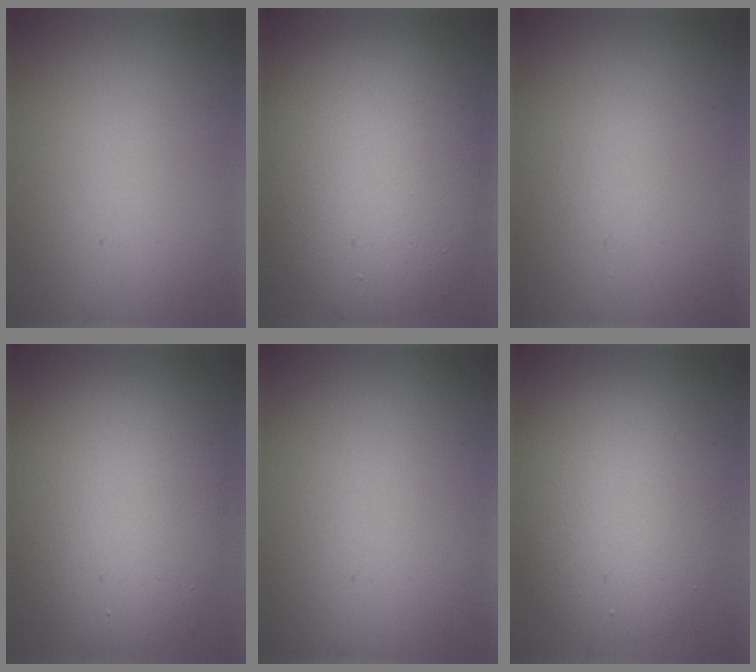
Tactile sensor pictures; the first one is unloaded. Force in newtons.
{"total": 12.9, "press": 12.9, "slide": 0.7}
{"total": 0.0}
{"total": 10.6, "press": 10.6, "slide": 0.6}
{"total": 0.0}
{"total": 7.5, "press": 7.5, "slide": 0.4}